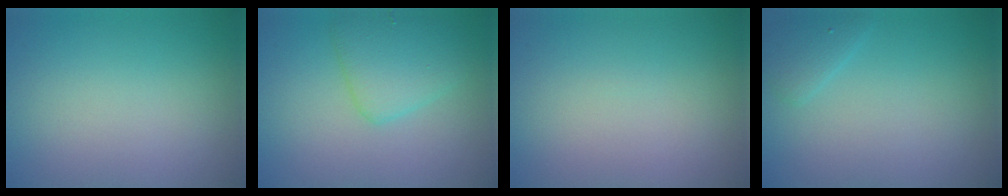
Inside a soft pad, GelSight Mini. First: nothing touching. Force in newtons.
{"total": 3.5, "press": 3.5, "slide": 0.1}
{"total": 0.0}
{"total": 1.4, "press": 1.4, "slide": 0.1}